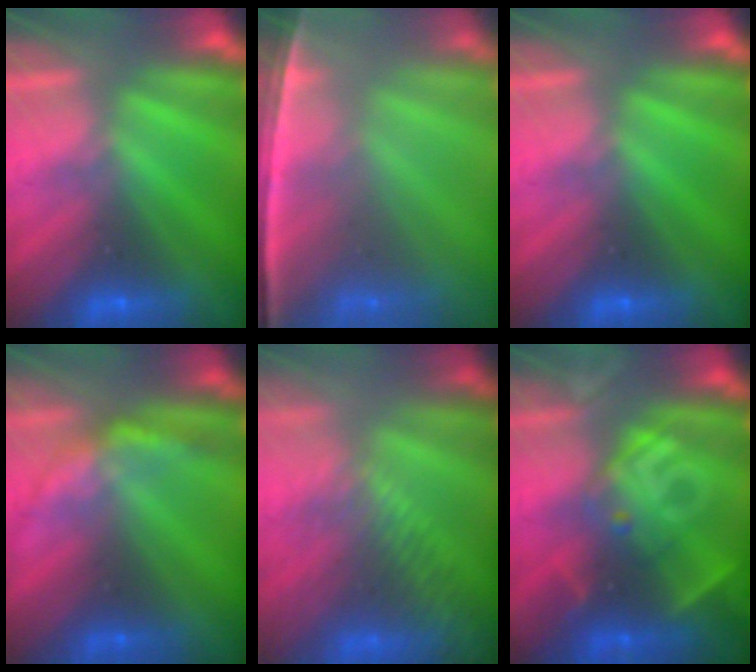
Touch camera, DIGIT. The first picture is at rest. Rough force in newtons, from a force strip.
{"total": 7.2}
{"total": 0.0}
{"total": 2.2}
{"total": 7.8}
{"total": 2.8}